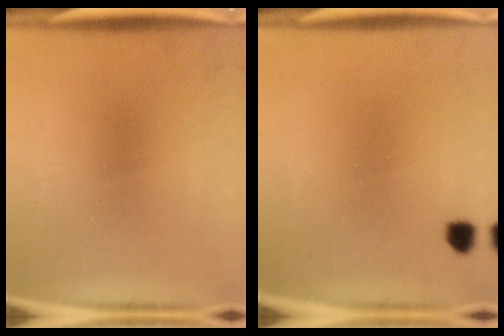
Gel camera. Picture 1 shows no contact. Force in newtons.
{"total": 2.0}